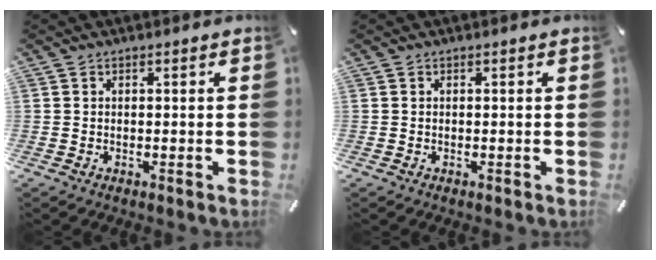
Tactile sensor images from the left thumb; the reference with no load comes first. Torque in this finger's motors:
{"motor_torque": [0.00, 0.00, -0.02, 0.03, 0.00]}